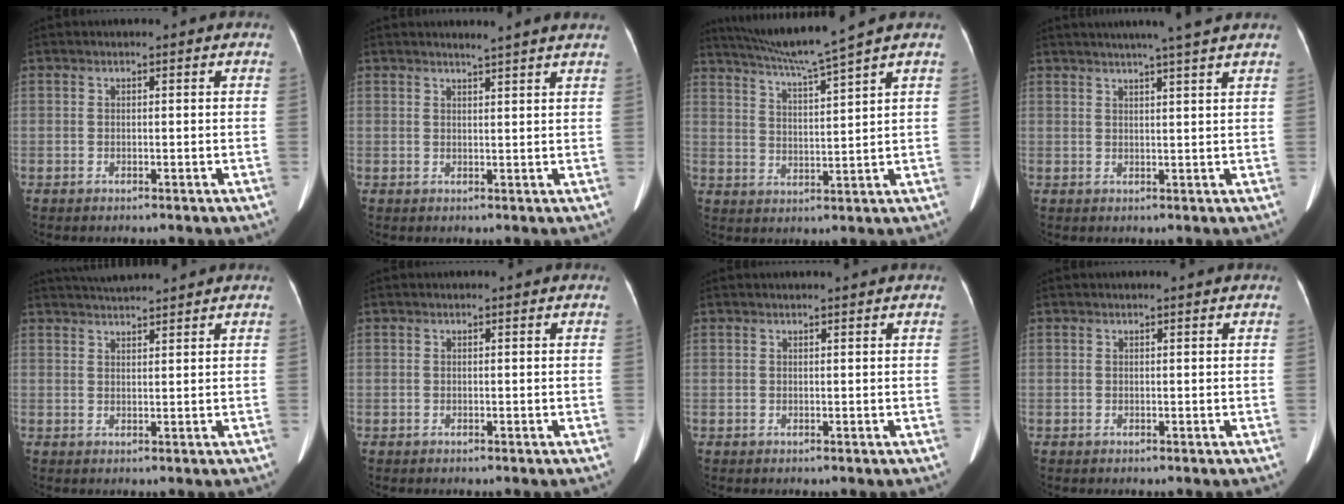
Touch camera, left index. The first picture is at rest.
{"total": 3.8, "force": [3.4, -0.8, 1.4], "torque": [-0.023, 0.001, 0.038]}
{"total": 9.1, "force": [7.7, -2.3, 4.2], "torque": [-0.075, -0.002, 0.138]}
{"total": 7.8, "force": [6.3, -1.1, 4.4], "torque": [-0.060, 0.015, 0.074]}
{"total": 5.0, "force": [4.7, -0.5, 1.3], "torque": [-0.024, 0.024, 0.081]}
{"total": 0.0}
{"total": 1.2, "force": [1.2, -0.1, 0.3], "torque": [-0.012, 0.008, 0.017]}
{"total": 0.0}